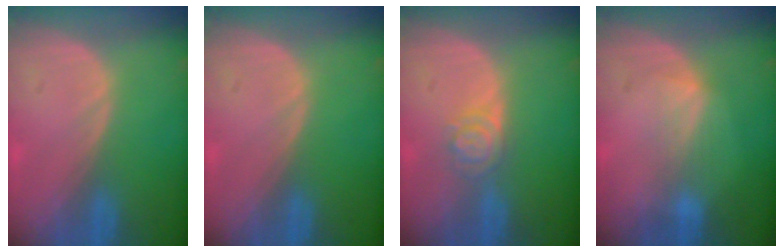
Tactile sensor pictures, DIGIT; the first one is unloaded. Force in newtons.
{"total": 0.0}
{"total": 3.8, "press": 3.5, "slide": 1.6}
{"total": 2.7, "press": 2.7, "slide": 0.4}